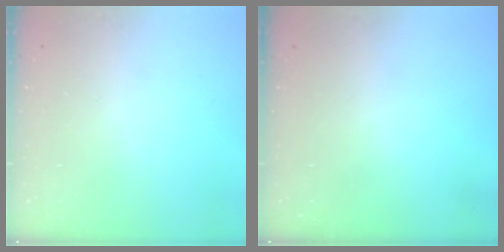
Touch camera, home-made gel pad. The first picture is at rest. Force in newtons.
{"total": 0.0}